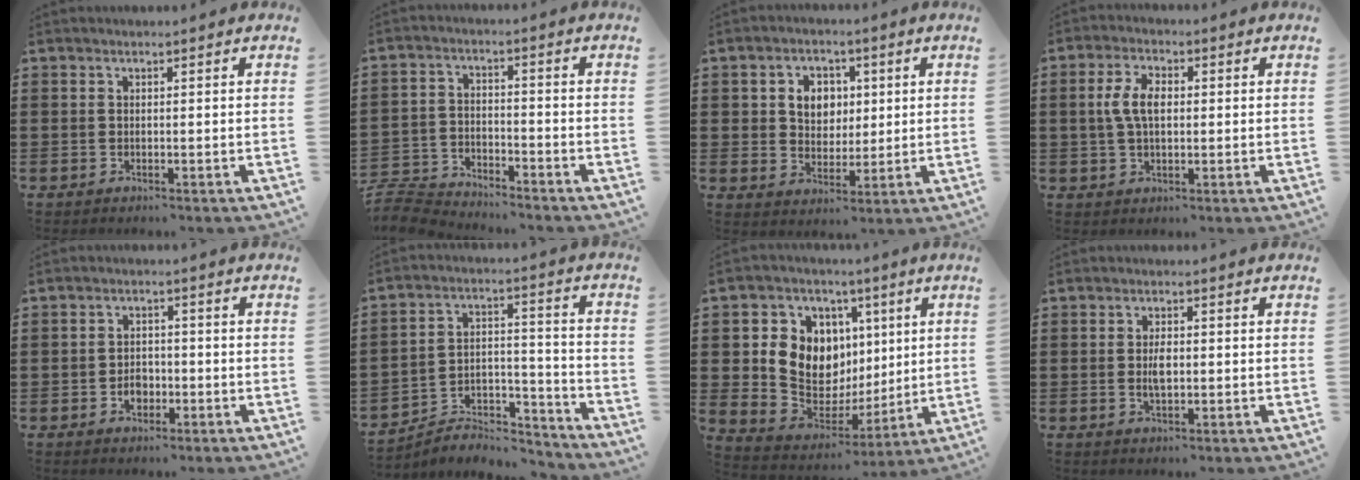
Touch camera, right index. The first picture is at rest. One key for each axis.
{"total": 5.5, "fx": -5.4, "fy": 1.0, "fz": 0.5, "tx": -0.024, "ty": 0.005, "tz": -0.113}
{"total": 5.4, "fx": 1.1, "fy": 4.6, "fz": 2.5, "tx": -0.061, "ty": 0.013, "tz": 0.014}
{"total": 5.5, "fx": 0.5, "fy": 2.9, "fz": 4.6, "tx": -0.110, "ty": 0.008, "tz": 0.001}
{"total": 3.0, "fx": -1.1, "fy": 2.2, "fz": 1.7, "tx": -0.028, "ty": -0.003, "tz": -0.022}
{"total": 4.8, "fx": -4.4, "fy": 1.7, "fz": 0.7, "tx": -0.014, "ty": 0.007, "tz": -0.091}
{"total": 10.7, "fx": 2.4, "fy": 9.5, "fz": 4.1, "tx": -0.109, "ty": -0.016, "tz": 0.050}
{"total": 3.1, "fx": -0.1, "fy": 1.4, "fz": 2.8, "tx": -0.054, "ty": 0.003, "tz": -0.002}